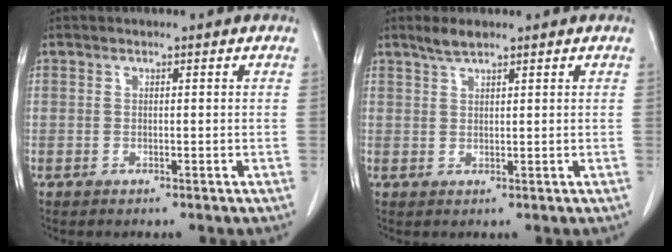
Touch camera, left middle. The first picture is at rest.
{"total": 2.3, "force": [1.9, 0.3, 1.2], "torque": [-0.031, 0.004, 0.038]}